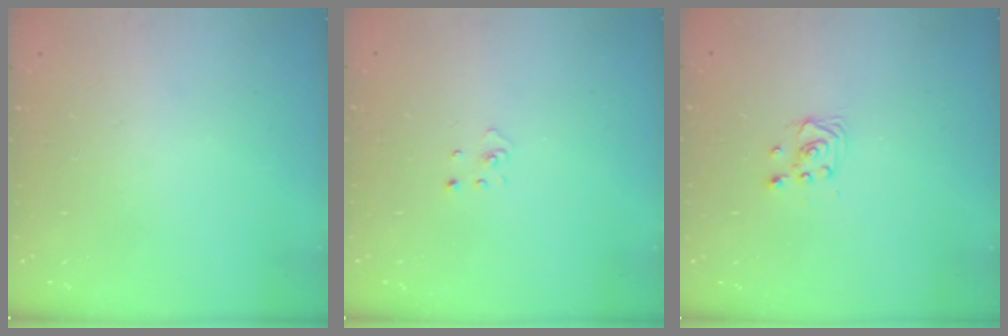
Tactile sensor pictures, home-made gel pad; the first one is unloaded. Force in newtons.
{"total": 1.9, "press": 1.9, "slide": 0.1}
{"total": 2.9, "press": 2.9, "slide": 0.4}